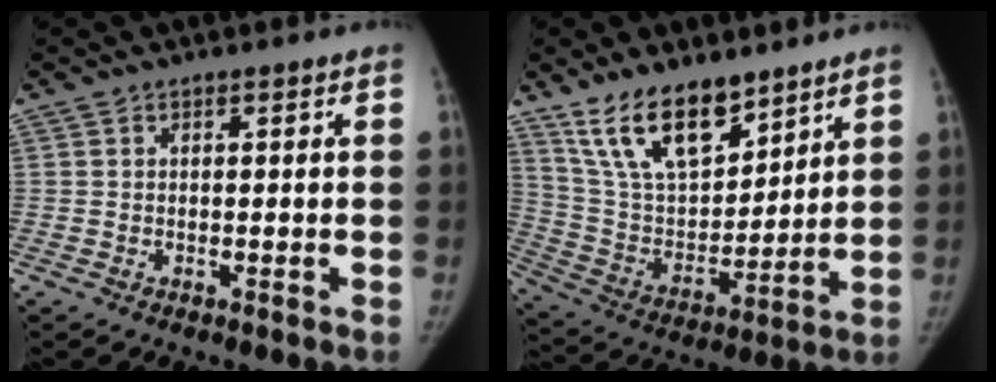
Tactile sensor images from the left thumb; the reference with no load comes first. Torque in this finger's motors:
{"motor_torque": [1.11, -0.74, 1.41, -1.35, 0.26]}